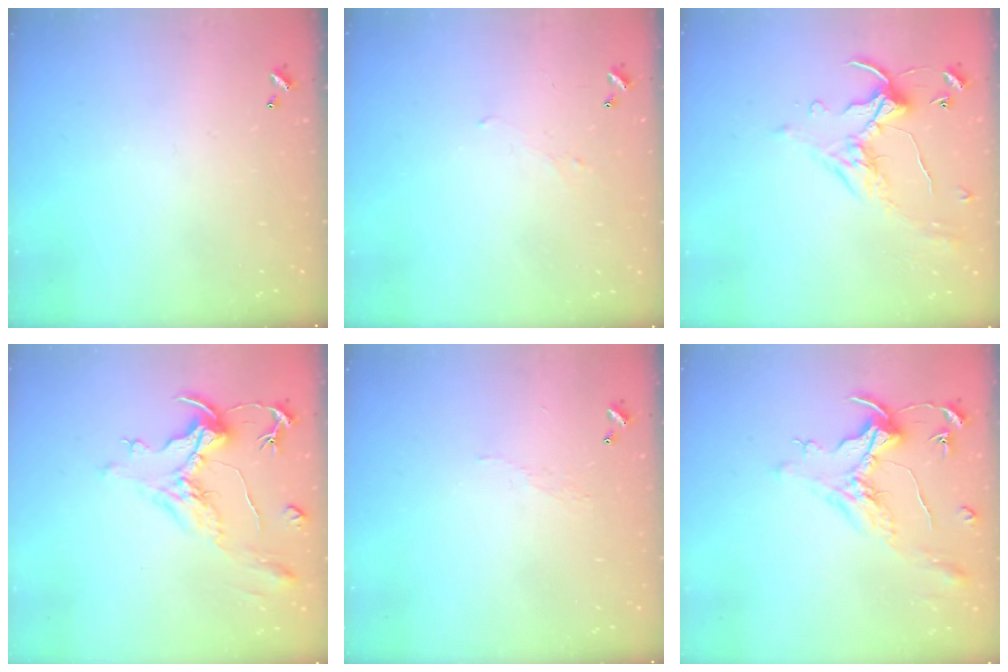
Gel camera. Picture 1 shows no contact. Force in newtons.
{"total": 0.7, "press": 0.2, "slide": 0.7}
{"total": 1.2, "press": 0.6, "slide": 1.0}
{"total": 2.2, "press": 1.7, "slide": 1.3}
{"total": 2.0, "press": 2.0, "slide": 0.5}
{"total": 1.6, "press": 1.4, "slide": 0.7}